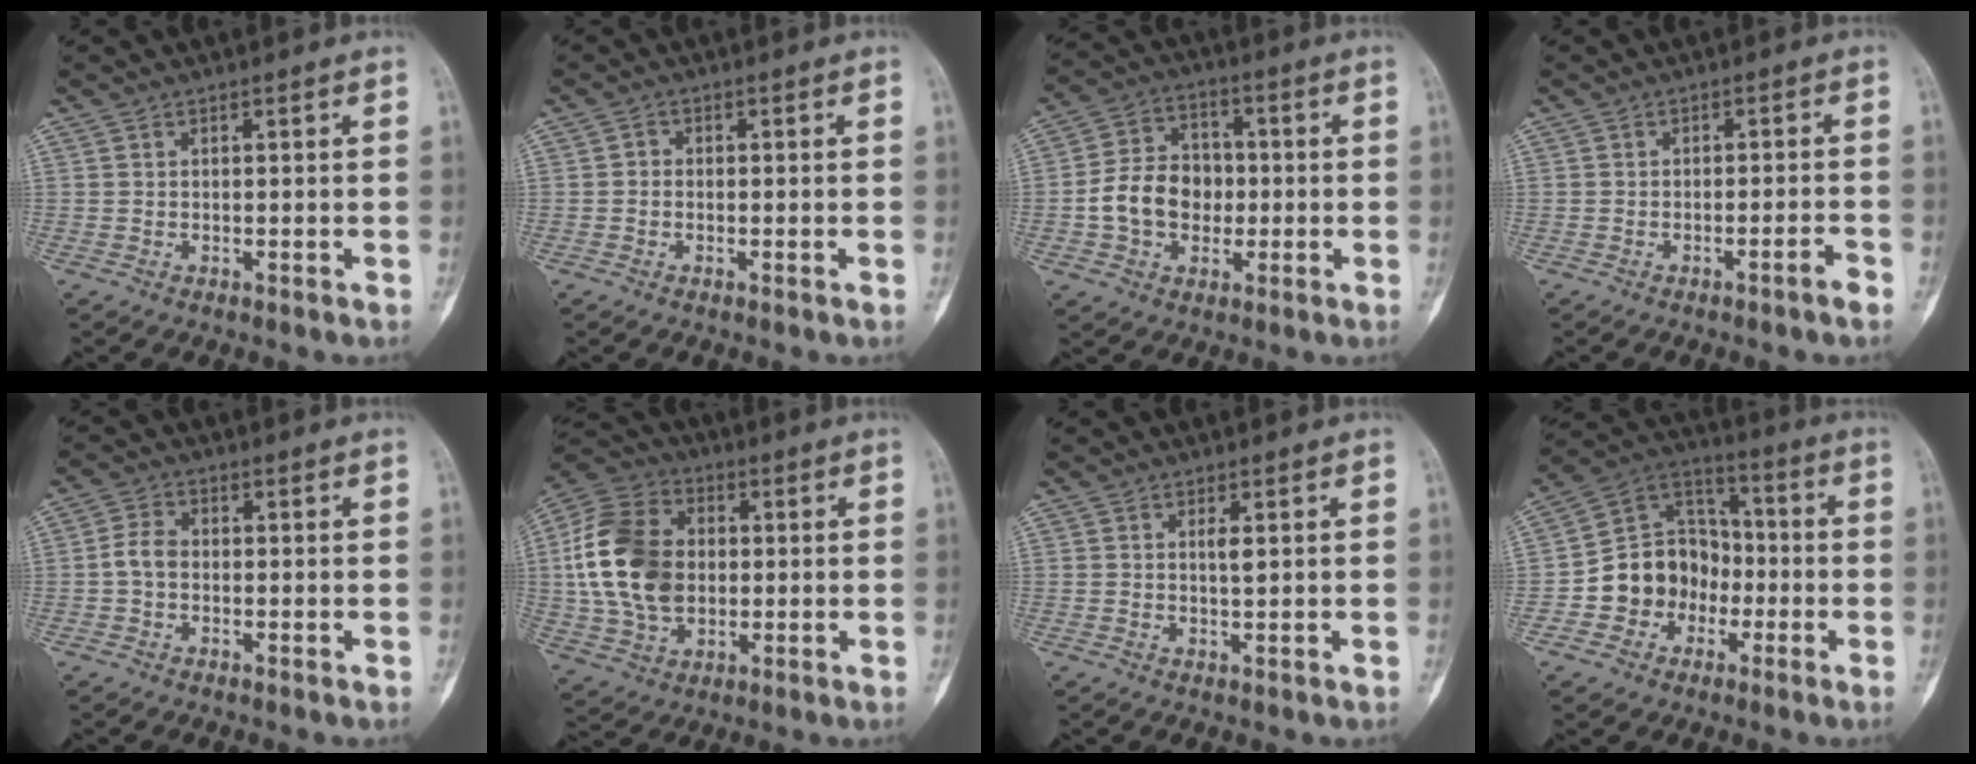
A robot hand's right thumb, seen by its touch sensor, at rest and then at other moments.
{"total": 1.2, "force": [-0.4, 1.0, 0.5], "torque": [-0.001, 0.004, -0.013]}
{"total": 11.5, "force": [-1.5, 9.1, 6.9], "torque": [-0.094, 0.031, -0.032]}
{"total": 2.6, "force": [-1.8, -0.1, 1.9], "torque": [-0.033, 0.016, -0.025]}
{"total": 3.6, "force": [-0.8, 2.5, 2.5], "torque": [-0.045, 0.013, -0.023]}
{"total": 17.4, "force": [1.1, 11.9, 12.7], "torque": [-0.246, 0.013, 0.021]}
{"total": 1.7, "force": [0.4, 0.4, 1.6], "torque": [-0.026, 0.002, 0.007]}
{"total": 13.7, "force": [-3.7, 11.9, 5.7], "torque": [-0.046, 0.066, -0.070]}